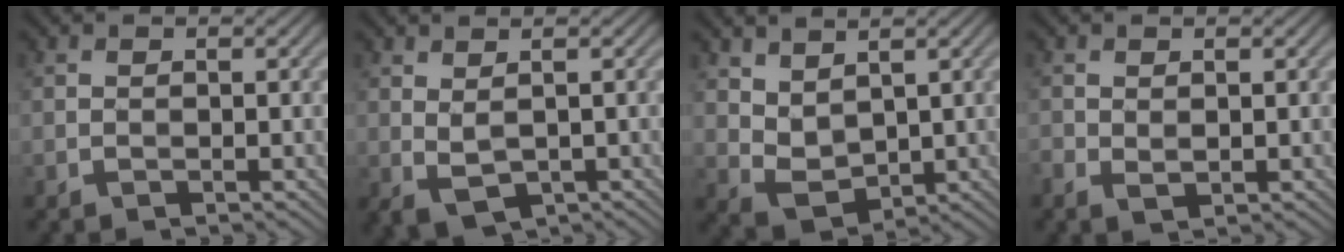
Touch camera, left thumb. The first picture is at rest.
{"total": 2.3, "force": [0.9, 0.9, 1.9], "torque": [-0.047, -0.002, 0.021]}
{"total": 4.9, "force": [2.6, 2.9, 3.0], "torque": [-0.074, -0.007, 0.059]}
{"total": 1.6, "force": [0.0, 0.9, 1.3], "torque": [-0.033, -0.005, 0.003]}